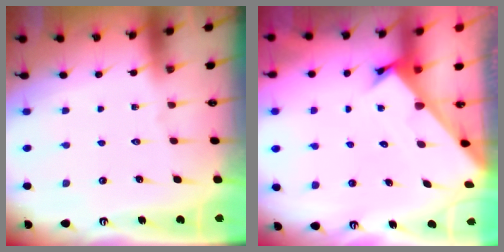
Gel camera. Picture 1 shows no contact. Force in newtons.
{"total": 2.6, "press": 2.6, "slide": 0.2}